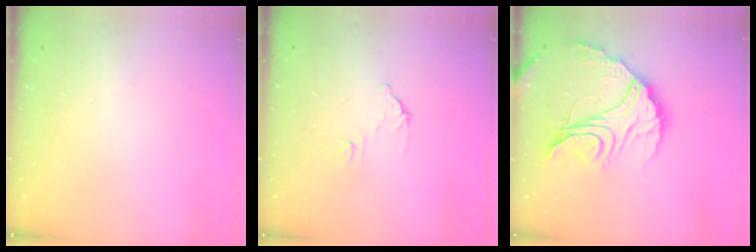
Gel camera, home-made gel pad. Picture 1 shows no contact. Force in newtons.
{"total": 6.4, "press": 6.4, "slide": 0.3}
{"total": 20.5, "press": 20.5, "slide": 2.0}